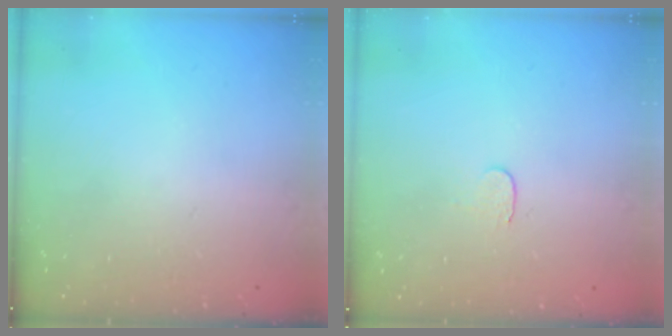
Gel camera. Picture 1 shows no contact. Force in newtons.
{"total": 3.7, "press": 3.7, "slide": 0.4}